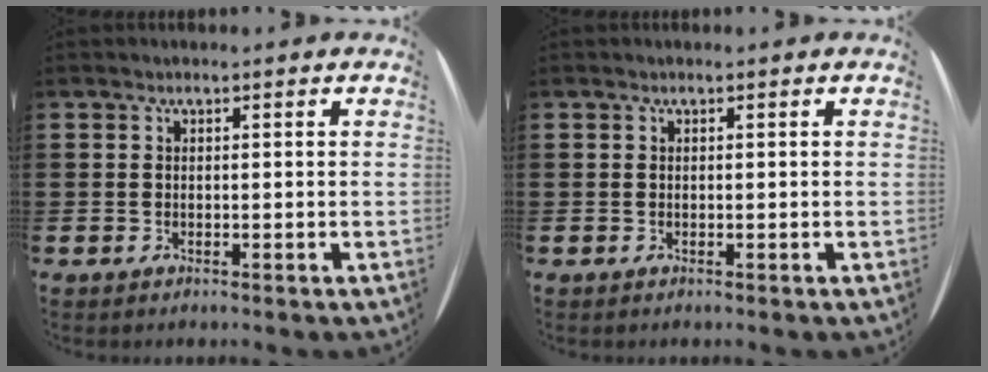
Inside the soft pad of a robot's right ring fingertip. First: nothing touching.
{"total": 0.0}